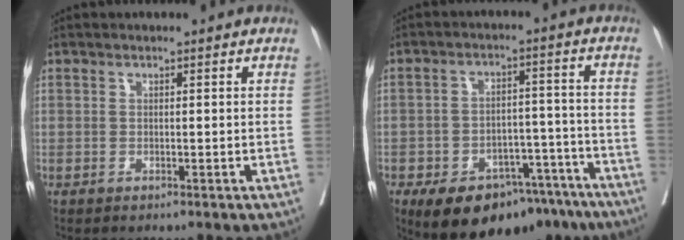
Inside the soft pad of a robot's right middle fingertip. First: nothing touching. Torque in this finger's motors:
{"motor_torque": [1.08, -1.06, 0.24, 0.06]}